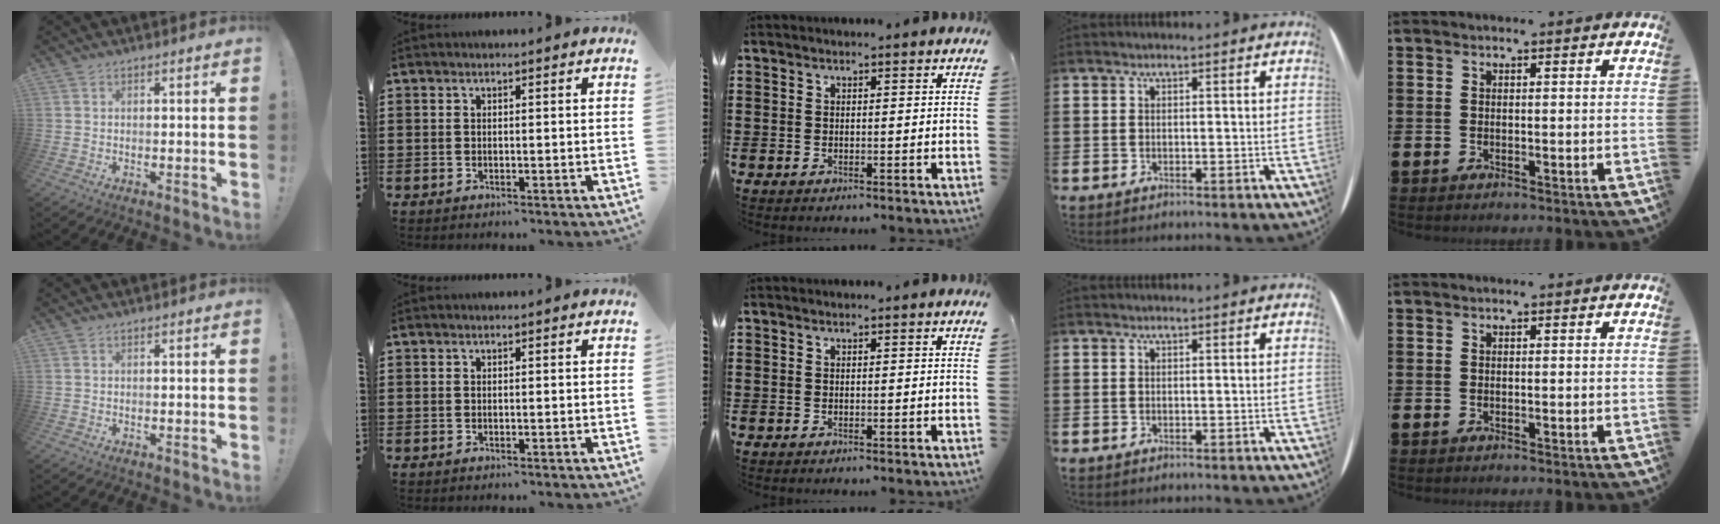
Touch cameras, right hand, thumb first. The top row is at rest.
{}